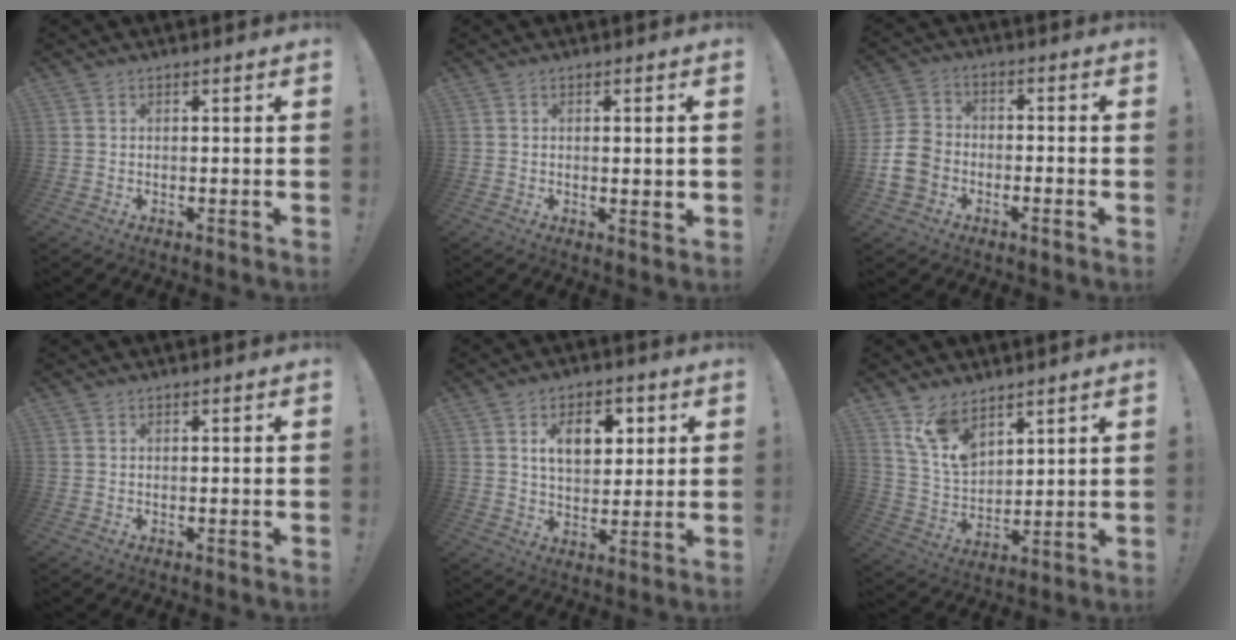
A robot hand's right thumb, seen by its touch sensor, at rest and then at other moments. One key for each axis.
{"total": 2.9, "fx": 0.2, "fy": 0.4, "fz": 2.8, "tx": -0.029, "ty": -0.007, "tz": 0.000}
{"total": 9.2, "fx": -5.2, "fy": 5.9, "fz": 4.8, "tx": -0.102, "ty": 0.034, "tz": -0.092}
{"total": 0.0}
{"total": 10.3, "fx": 3.8, "fy": 6.7, "fz": 6.8, "tx": -0.094, "ty": -0.003, "tz": 0.065}
{"total": 11.4, "fx": 8.4, "fy": 6.0, "fz": 4.8, "tx": -0.106, "ty": -0.043, "tz": 0.168}